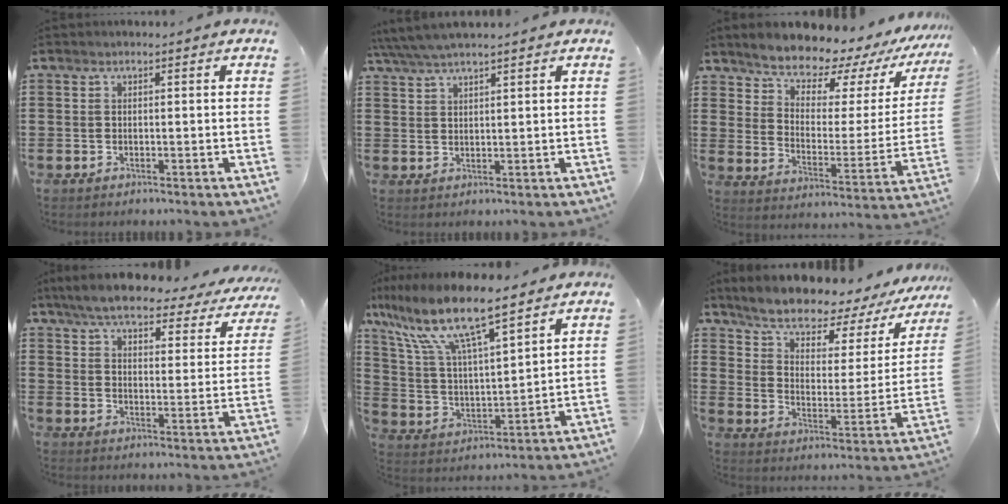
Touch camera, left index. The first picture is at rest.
{"total": 3.4, "force": [3.1, 0.0, 1.5], "torque": [-0.038, -0.002, 0.057]}
{"total": 8.5, "force": [8.1, 2.0, 1.6], "torque": [-0.063, -0.072, 0.140]}
{"total": 6.6, "force": [6.0, 1.0, 2.6], "torque": [-0.080, -0.032, 0.102]}
{"total": 11.1, "force": [8.7, 1.6, 6.8], "torque": [-0.172, -0.047, 0.144]}
{"total": 6.5, "force": [5.9, 1.5, 2.2], "torque": [-0.069, -0.052, 0.095]}